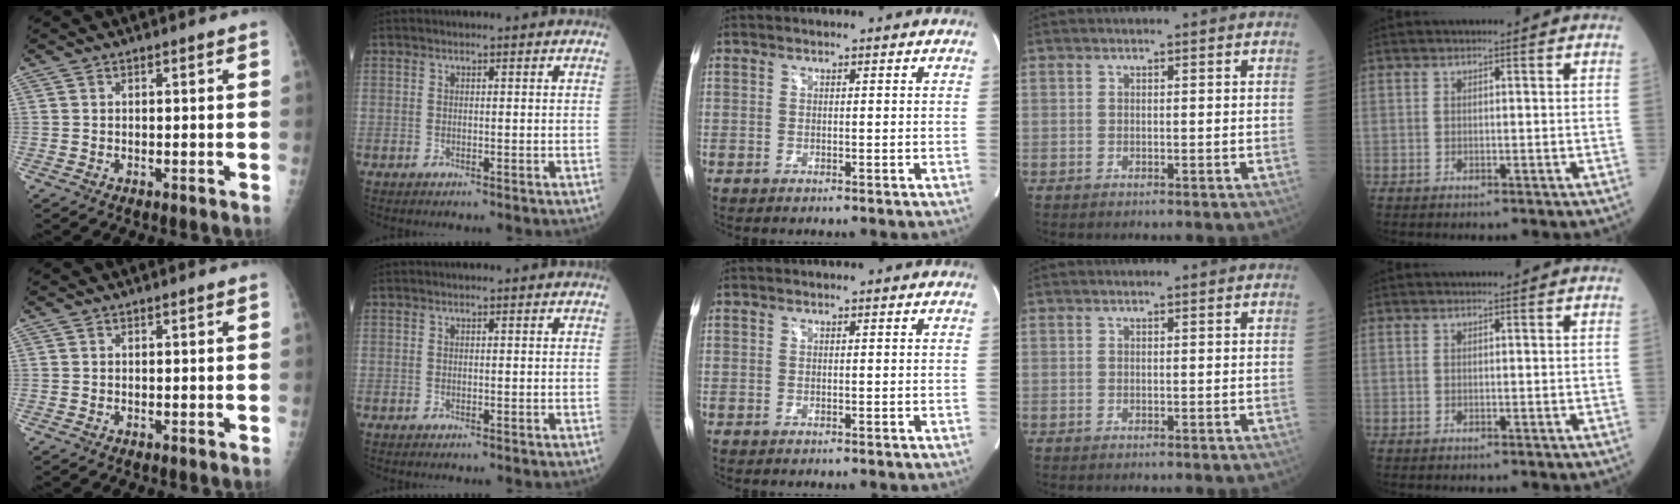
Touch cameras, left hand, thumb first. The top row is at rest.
{}